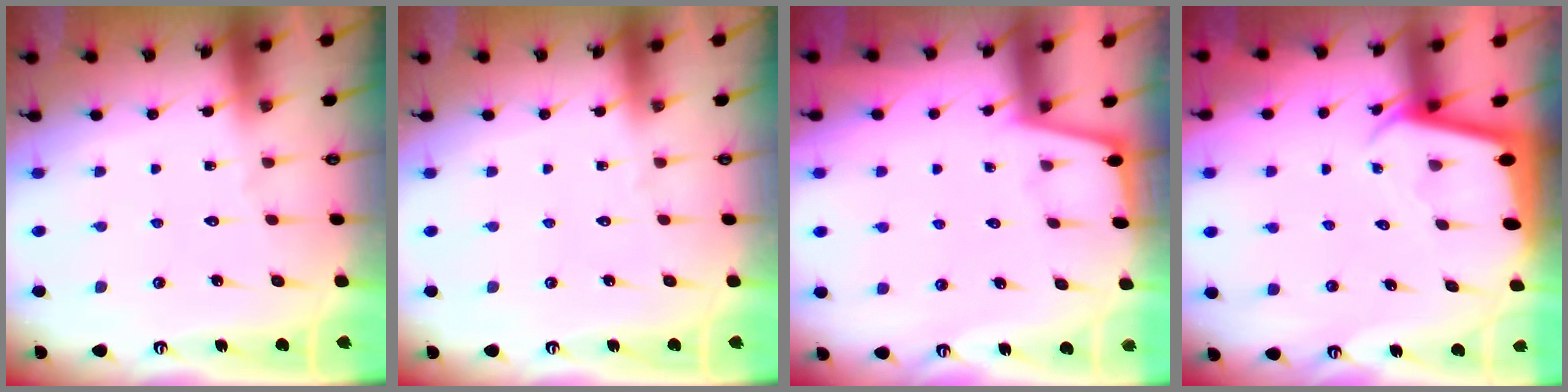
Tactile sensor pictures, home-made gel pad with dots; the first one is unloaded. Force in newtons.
{"total": 0.0}
{"total": 0.9, "press": 0.9, "slide": 0.2}
{"total": 2.1, "press": 2.1, "slide": 0.1}